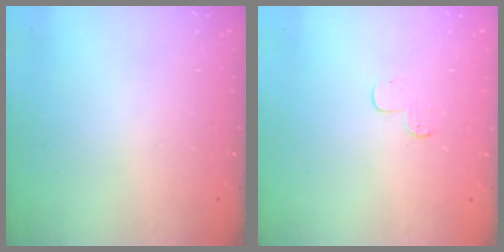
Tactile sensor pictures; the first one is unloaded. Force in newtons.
{"total": 3.9, "press": 3.8, "slide": 0.5}